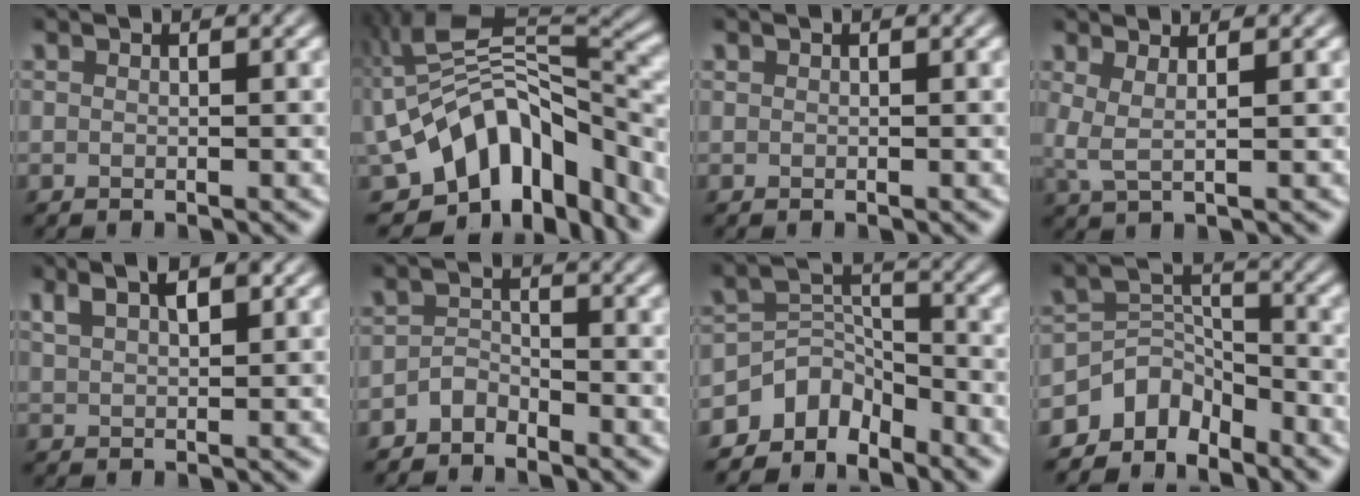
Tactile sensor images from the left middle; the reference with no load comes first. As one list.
[{"total": 11.7, "force": [-3.6, 6.8, 8.8], "torque": [-0.133, 0.023, -0.075]}, {"total": 0.0}, {"total": 2.2, "force": [0.8, 0.6, 1.9], "torque": [-0.034, -0.002, 0.014]}, {"total": 3.1, "force": [1.8, 1.3, 2.2], "torque": [-0.044, 0.007, 0.034]}, {"total": 1.9, "force": [-1.7, 0.8, 0.3], "torque": [-0.004, 0.010, -0.035]}, {"total": 4.8, "force": [-4.0, 2.3, 1.1], "torque": [-0.003, 0.001, -0.082]}, {"total": 4.6, "force": [-3.9, 2.3, 1.0], "torque": [-0.003, 0.001, -0.080]}]